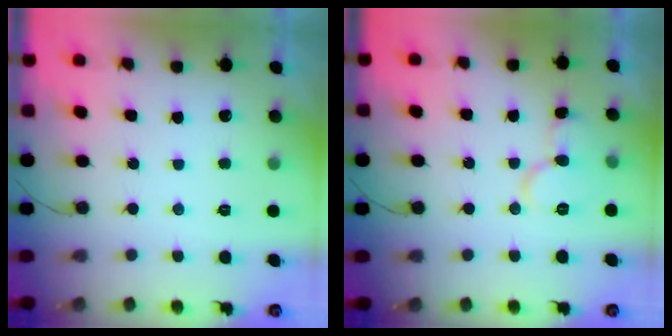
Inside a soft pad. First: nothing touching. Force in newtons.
{"total": 9.5, "press": 9.5, "slide": 0.7}